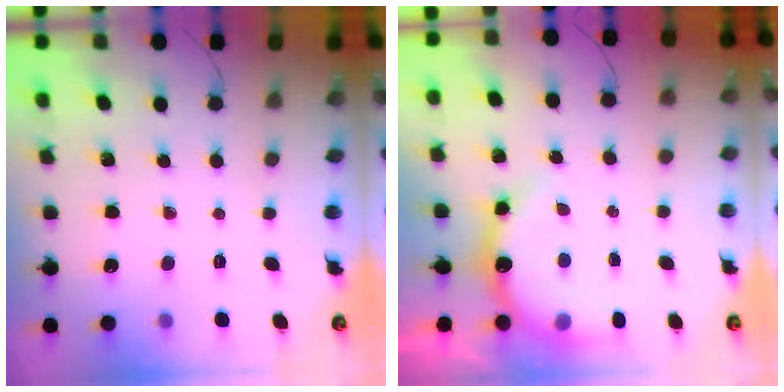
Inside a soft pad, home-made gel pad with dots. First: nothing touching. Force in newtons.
{"total": 8.2, "press": 8.1, "slide": 1.2}